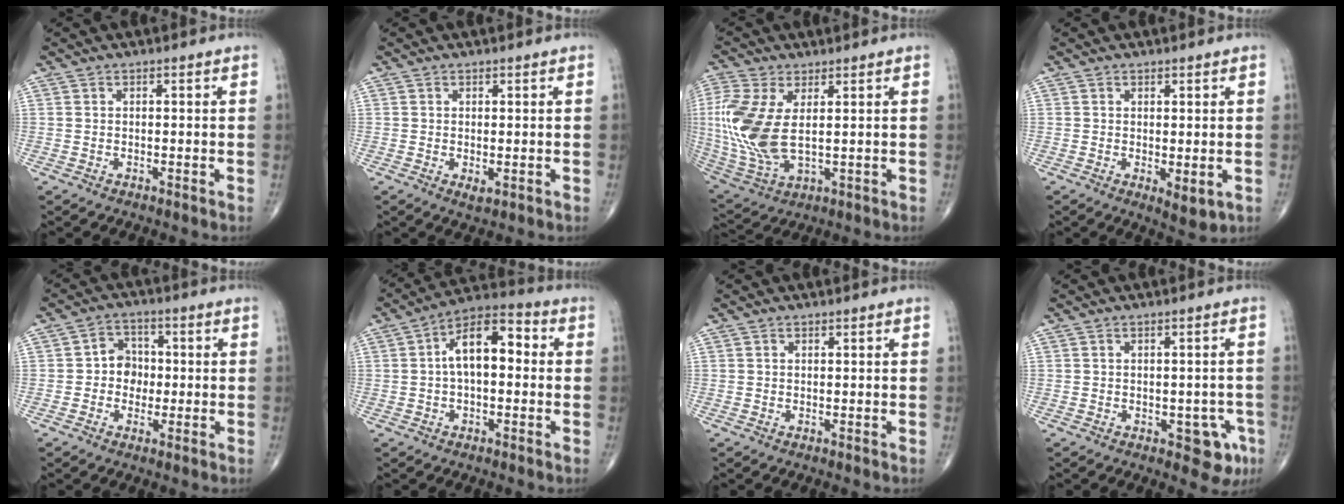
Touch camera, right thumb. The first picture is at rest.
{"total": 1.5, "force": [-0.2, 0.7, 1.3], "torque": [-0.021, -0.006, 0.000]}
{"total": 14.3, "force": [1.7, 7.1, 12.3], "torque": [-0.296, -0.009, 0.044]}
{"total": 3.5, "force": [-0.4, 1.5, 3.1], "torque": [-0.041, -0.013, 0.000]}
{"total": 5.5, "force": [-0.3, 4.8, 2.7], "torque": [-0.006, 0.012, -0.016]}
{"total": 11.5, "force": [0.9, 6.0, 9.7], "torque": [-0.147, 0.038, 0.003]}
{"total": 0.0}
{"total": 5.4, "force": [-2.1, 3.1, 3.9], "torque": [-0.012, 0.003, -0.021]}